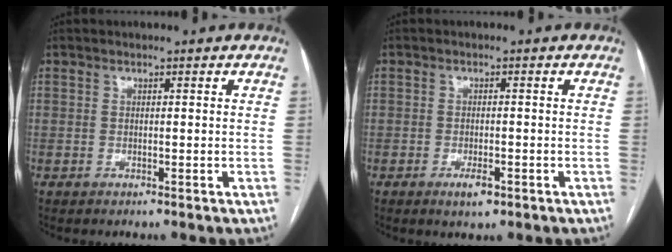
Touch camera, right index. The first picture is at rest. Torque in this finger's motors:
{"motor_torque": [-0.09, 0.01, -0.05, -0.03]}